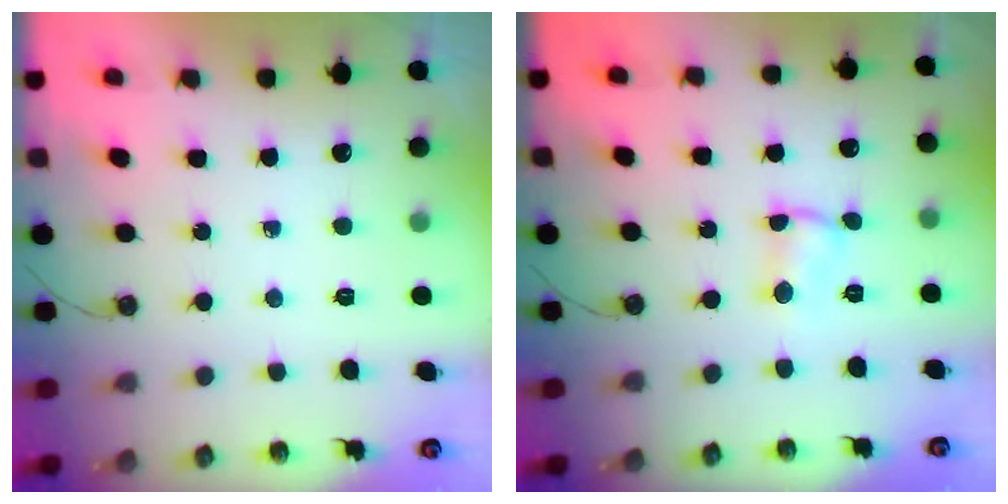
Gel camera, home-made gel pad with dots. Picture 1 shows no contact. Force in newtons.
{"total": 1.9, "press": 1.9, "slide": 0.4}